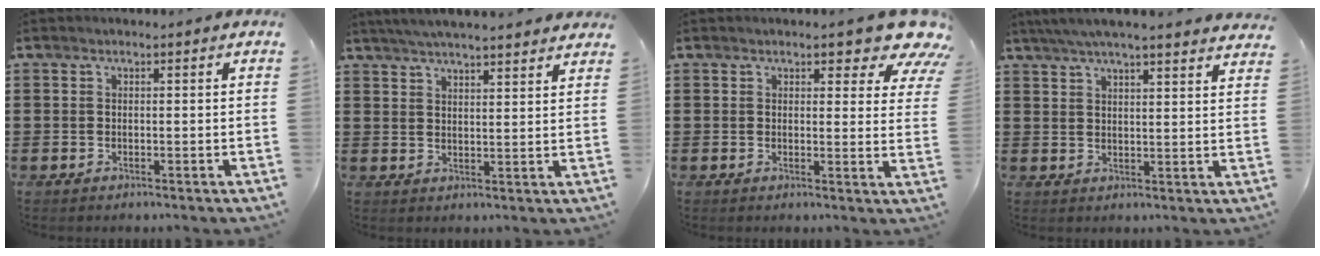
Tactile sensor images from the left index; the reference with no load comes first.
{"total": 4.3, "force": [4.1, -0.2, 1.0], "torque": [-0.032, -0.012, 0.074]}
{"total": 6.6, "force": [5.3, 1.6, 3.7], "torque": [-0.056, -0.021, 0.088]}
{"total": 5.2, "force": [4.8, -0.1, 2.0], "torque": [-0.052, -0.014, 0.086]}